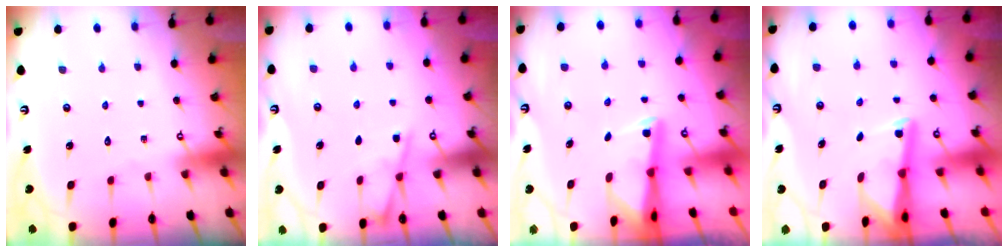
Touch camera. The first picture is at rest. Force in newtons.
{"total": 4.2, "press": 4.2, "slide": 0.6}
{"total": 2.3, "press": 2.3, "slide": 0.5}
{"total": 3.0, "press": 3.0, "slide": 0.3}